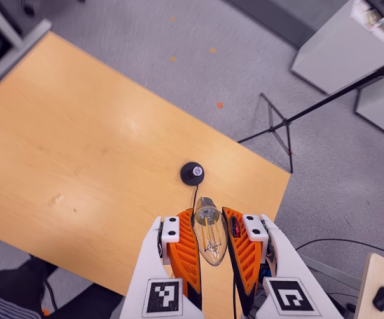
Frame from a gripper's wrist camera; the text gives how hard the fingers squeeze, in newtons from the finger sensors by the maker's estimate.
{"total": 24.2, "left": 27.4, "right": 21.1}